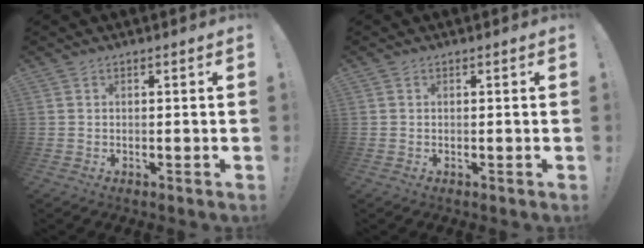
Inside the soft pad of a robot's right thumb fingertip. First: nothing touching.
{"total": 0.0}